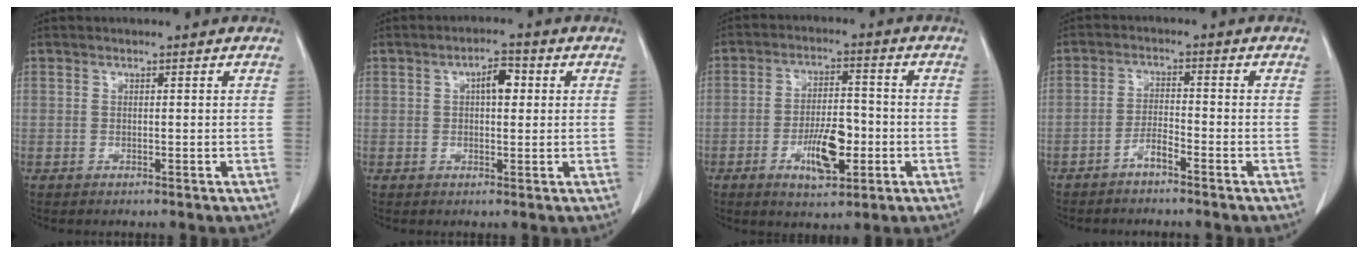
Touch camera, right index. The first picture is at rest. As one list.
[{"total": 3.7, "force": [0.9, 1.5, 3.2], "torque": [-0.052, 0.010, 0.012]}, {"total": 8.5, "force": [-2.8, 3.1, 7.4], "torque": [-0.133, 0.003, -0.044]}, {"total": 2.8, "force": [-2.2, 0.2, 1.7], "torque": [-0.034, 0.004, -0.043]}]